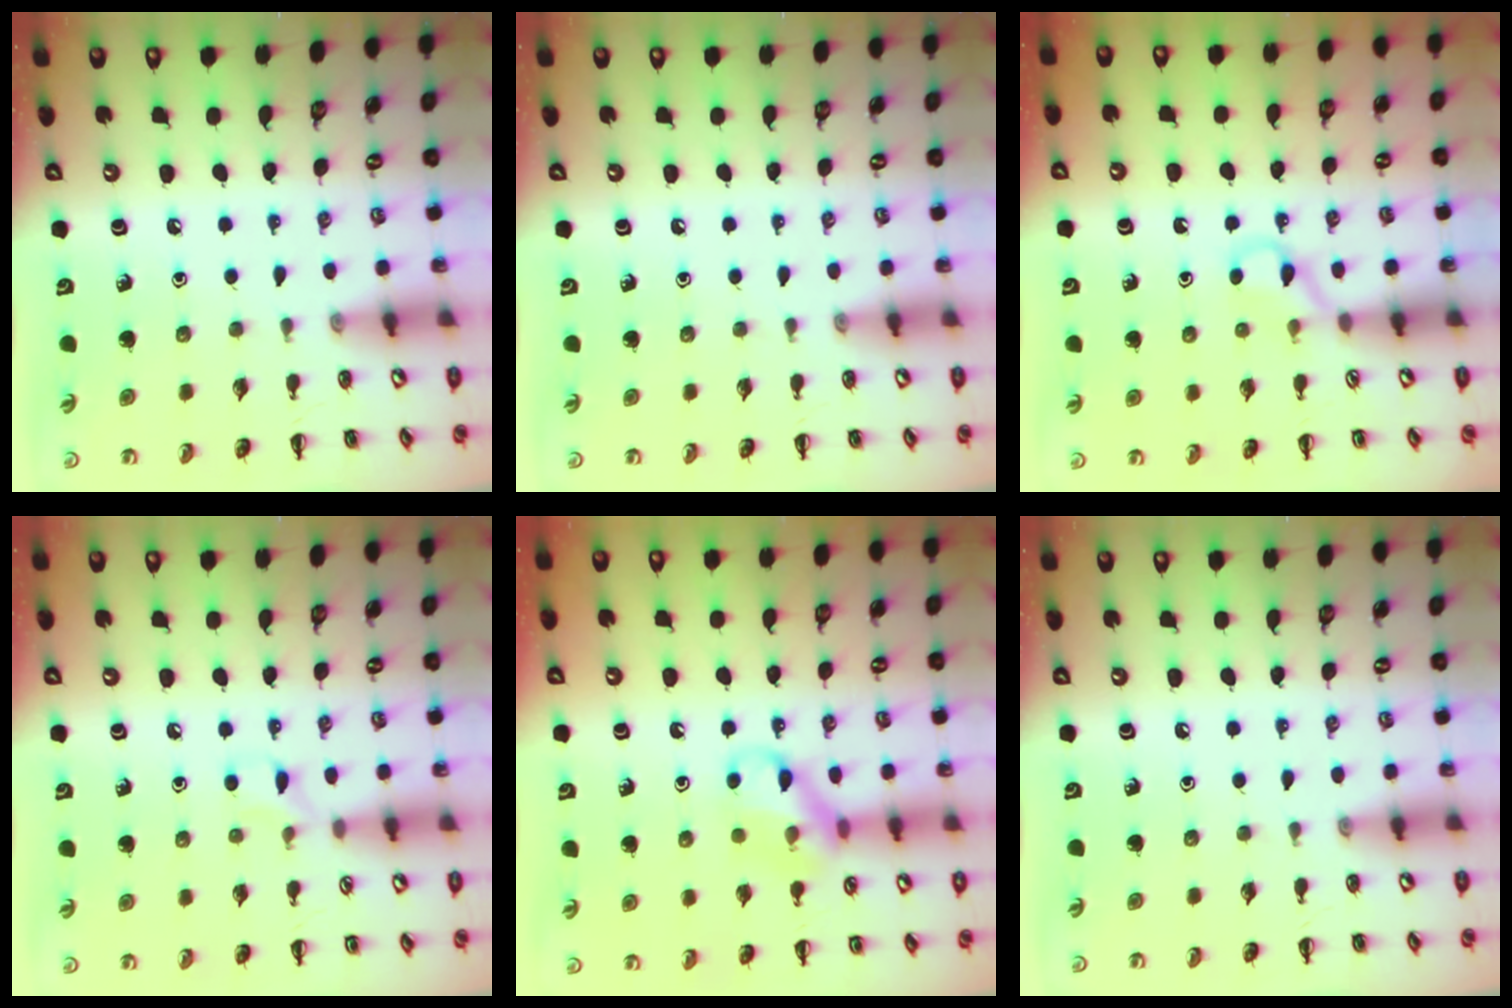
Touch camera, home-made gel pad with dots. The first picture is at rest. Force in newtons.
{"total": 0.0}
{"total": 3.0, "press": 2.9, "slide": 1.0}
{"total": 4.7, "press": 4.3, "slide": 1.8}
{"total": 12.2, "press": 12.1, "slide": 1.5}
{"total": 0.0}